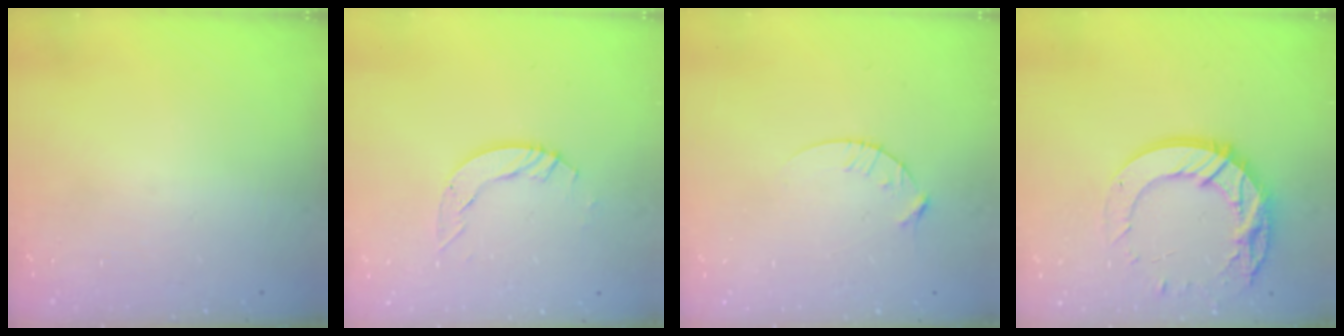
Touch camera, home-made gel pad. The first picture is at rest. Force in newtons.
{"total": 5.0, "press": 5.0, "slide": 0.2}
{"total": 4.8, "press": 4.8, "slide": 0.6}
{"total": 16.8, "press": 16.8, "slide": 1.4}